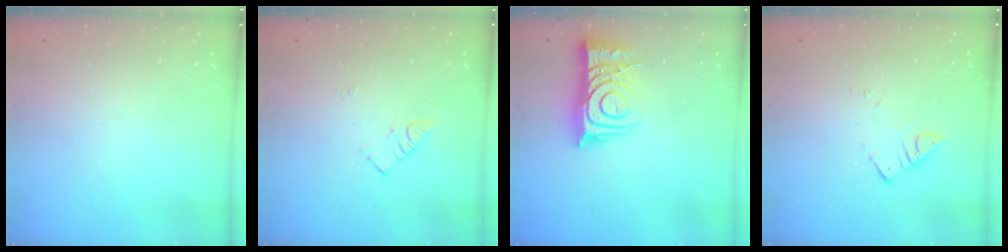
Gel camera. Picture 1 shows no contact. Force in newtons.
{"total": 4.1, "press": 4.0, "slide": 0.7}
{"total": 10.9, "press": 10.9, "slide": 1.1}
{"total": 2.8, "press": 2.7, "slide": 0.3}